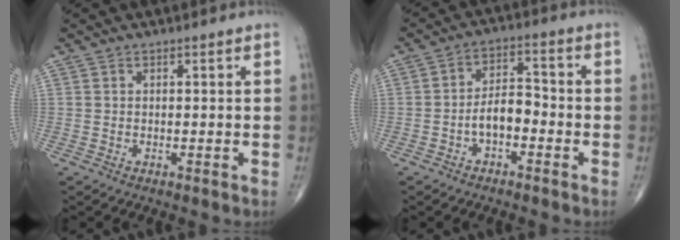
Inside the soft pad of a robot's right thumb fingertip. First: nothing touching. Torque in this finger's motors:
{"motor_torque": [0.57, 0.33, 0.69, -0.27, 0.03]}